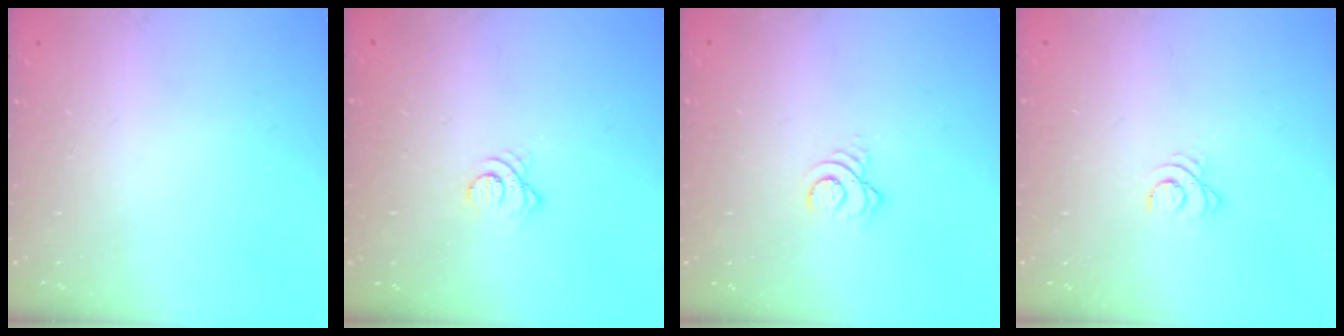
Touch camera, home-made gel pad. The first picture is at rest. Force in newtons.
{"total": 3.2, "press": 3.2, "slide": 0.7}
{"total": 3.6, "press": 3.6, "slide": 0.0}
{"total": 2.4, "press": 2.4, "slide": 0.3}